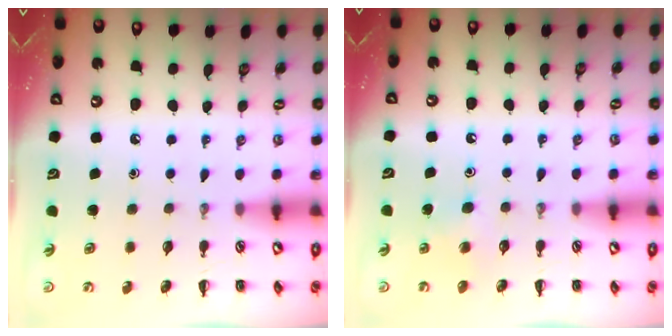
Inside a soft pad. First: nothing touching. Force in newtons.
{"total": 4.9, "press": 4.7, "slide": 1.4}